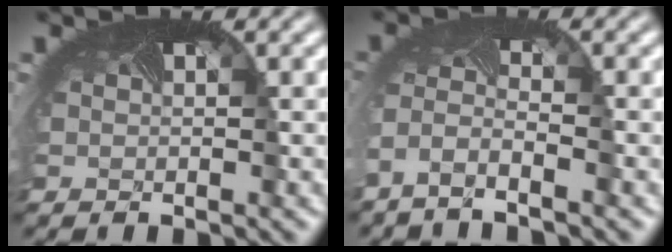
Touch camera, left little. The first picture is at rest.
{"total": 2.8, "force": [-2.5, 0.1, 1.3], "torque": [-0.038, -0.008, -0.054]}